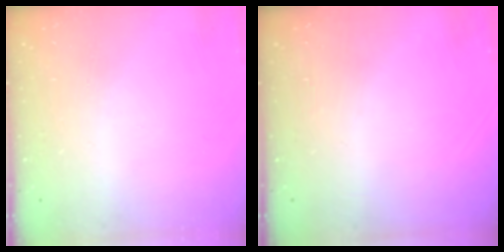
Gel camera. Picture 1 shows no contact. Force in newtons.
{"total": 0.0}